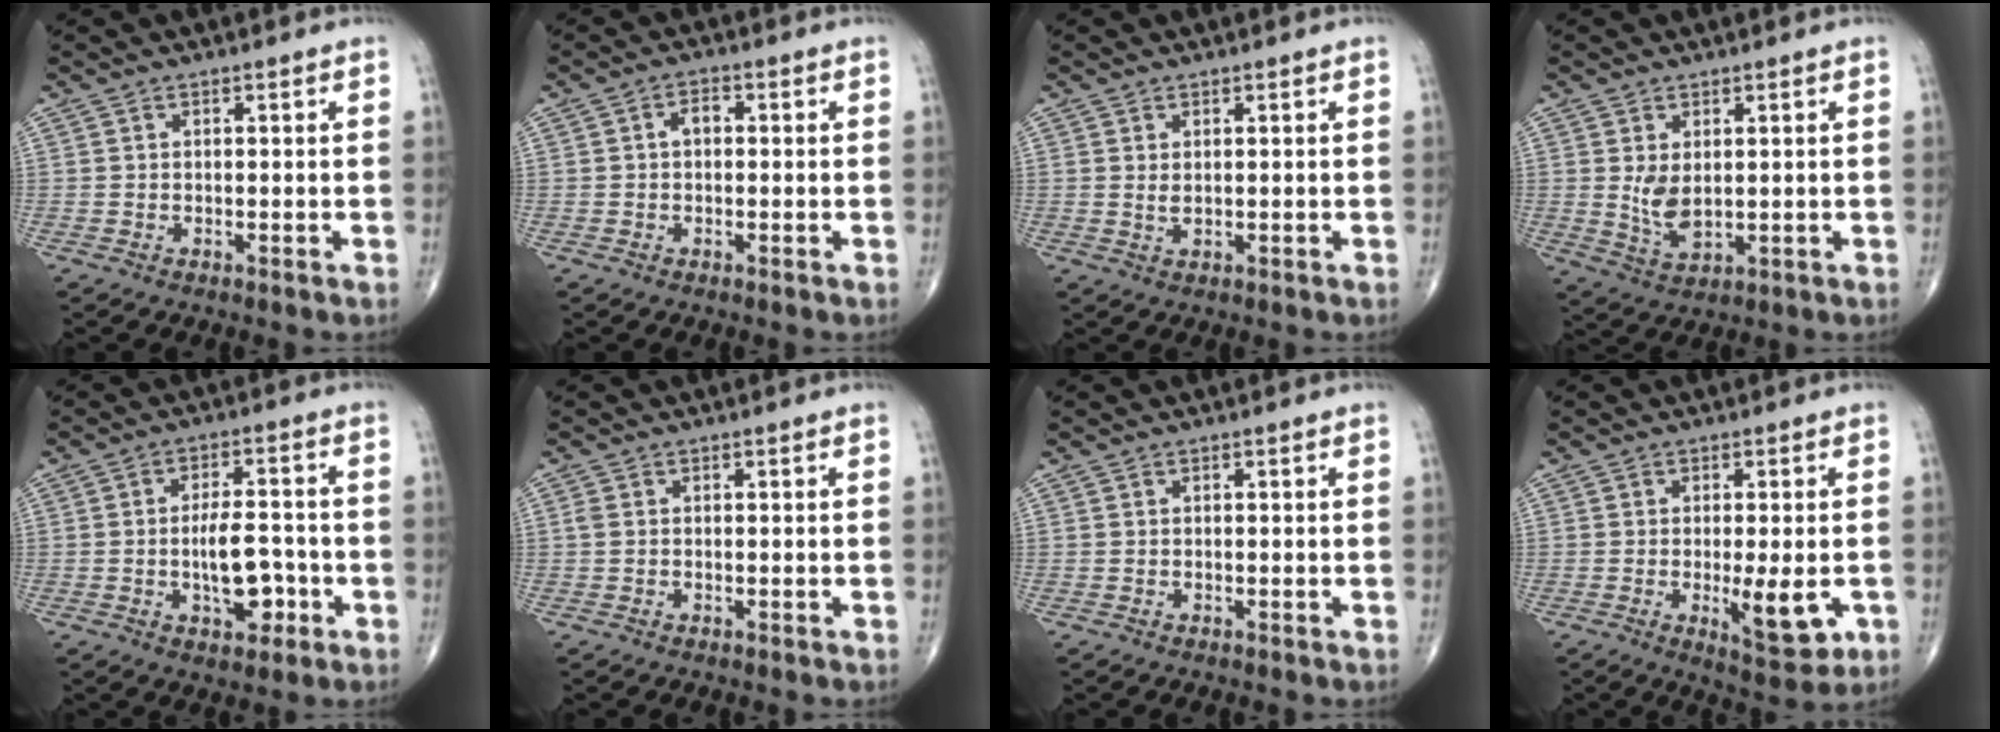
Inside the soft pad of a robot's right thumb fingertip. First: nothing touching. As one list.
[{"total": 2.5, "force": [0.1, 1.6, 1.9], "torque": [-0.025, 0.012, -0.004]}, {"total": 1.3, "force": [0.4, 0.6, 1.1], "torque": [-0.021, -0.004, 0.012]}, {"total": 5.2, "force": [0.8, 3.0, 4.1], "torque": [-0.070, -0.016, 0.026]}, {"total": 8.6, "force": [-2.1, 4.1, 7.2], "torque": [-0.101, 0.018, -0.031]}, {"total": 0.9, "force": [0.1, 0.7, 0.6], "torque": [-0.017, 0.001, 0.000]}, {"total": 0.0}, {"total": 8.6, "force": [-1.8, 2.9, 7.9], "torque": [-0.104, -0.018, -0.021]}]